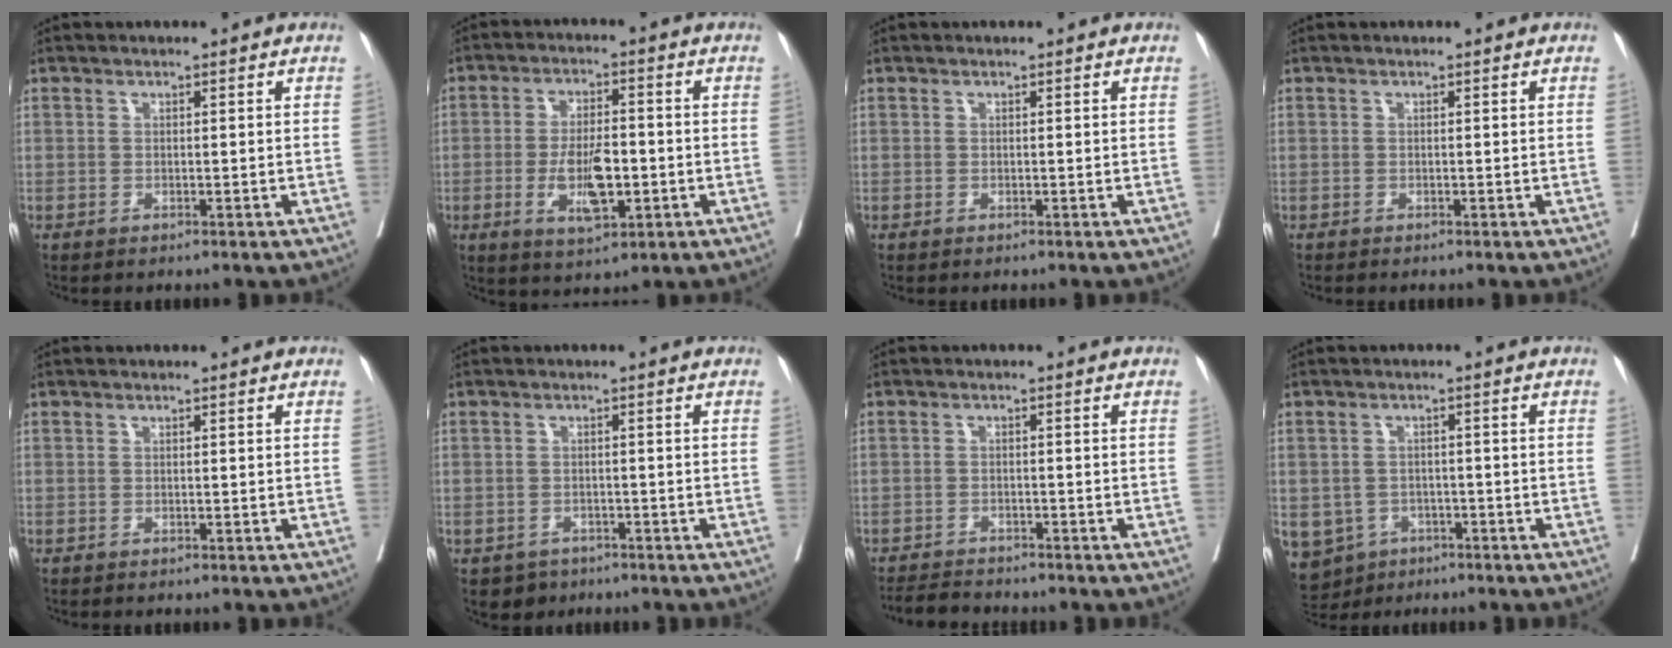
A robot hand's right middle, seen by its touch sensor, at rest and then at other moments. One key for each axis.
{"total": 8.2, "fx": -2.0, "fy": 2.8, "fz": 7.4, "tx": -0.140, "ty": -0.006, "tz": -0.028}
{"total": 0.0}
{"total": 0.0}
{"total": 0.0}
{"total": 3.2, "fx": -2.0, "fy": 2.5, "fz": 0.3, "tx": -0.003, "ty": 0.005, "tz": -0.029}
{"total": 4.0, "fx": -3.9, "fy": 0.6, "fz": 0.6, "tx": -0.009, "ty": -0.013, "tz": -0.066}
{"total": 7.3, "fx": -3.7, "fy": 6.2, "fz": 0.8, "tx": -0.037, "ty": 0.000, "tz": -0.049}